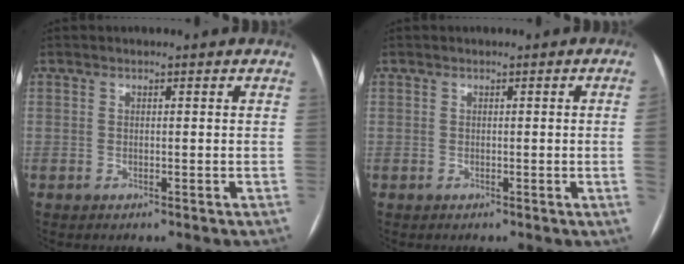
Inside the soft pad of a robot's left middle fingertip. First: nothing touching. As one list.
[{"total": 2.0, "force": [-0.2, -0.8, 1.8], "torque": [-0.023, -0.001, -0.002]}]